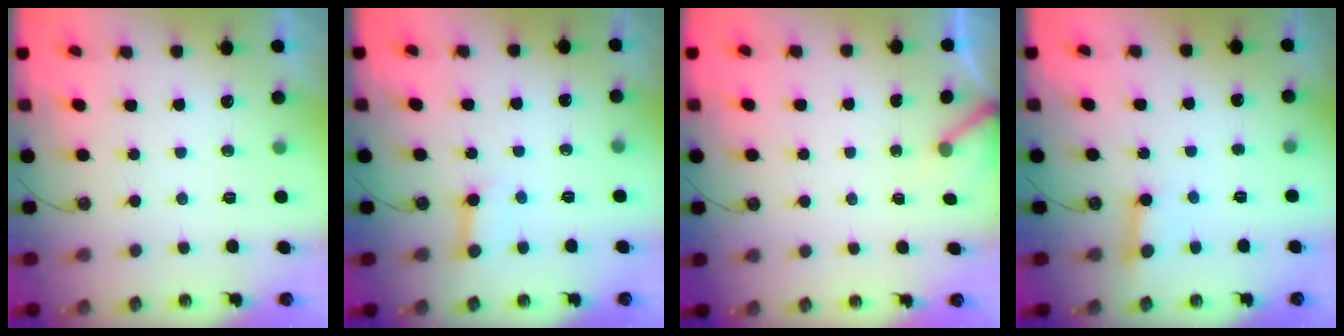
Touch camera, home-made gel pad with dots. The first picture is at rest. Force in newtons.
{"total": 3.6, "press": 3.6, "slide": 0.5}
{"total": 3.1, "press": 3.1, "slide": 0.2}
{"total": 3.0, "press": 3.0, "slide": 0.2}